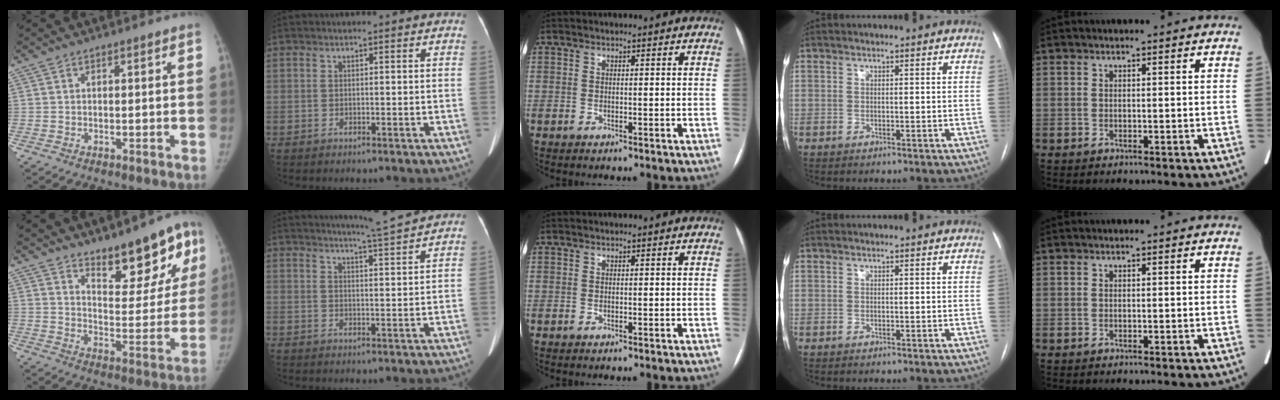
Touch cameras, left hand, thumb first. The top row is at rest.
{"thumb": {"total": 14.5, "force": [9.6, 5.6, 9.3], "torque": [-0.068, -0.064, 0.145]}, "index": {"total": 5.9, "force": [5.5, -1.6, 1.2], "torque": [-0.030, -0.013, 0.081]}}